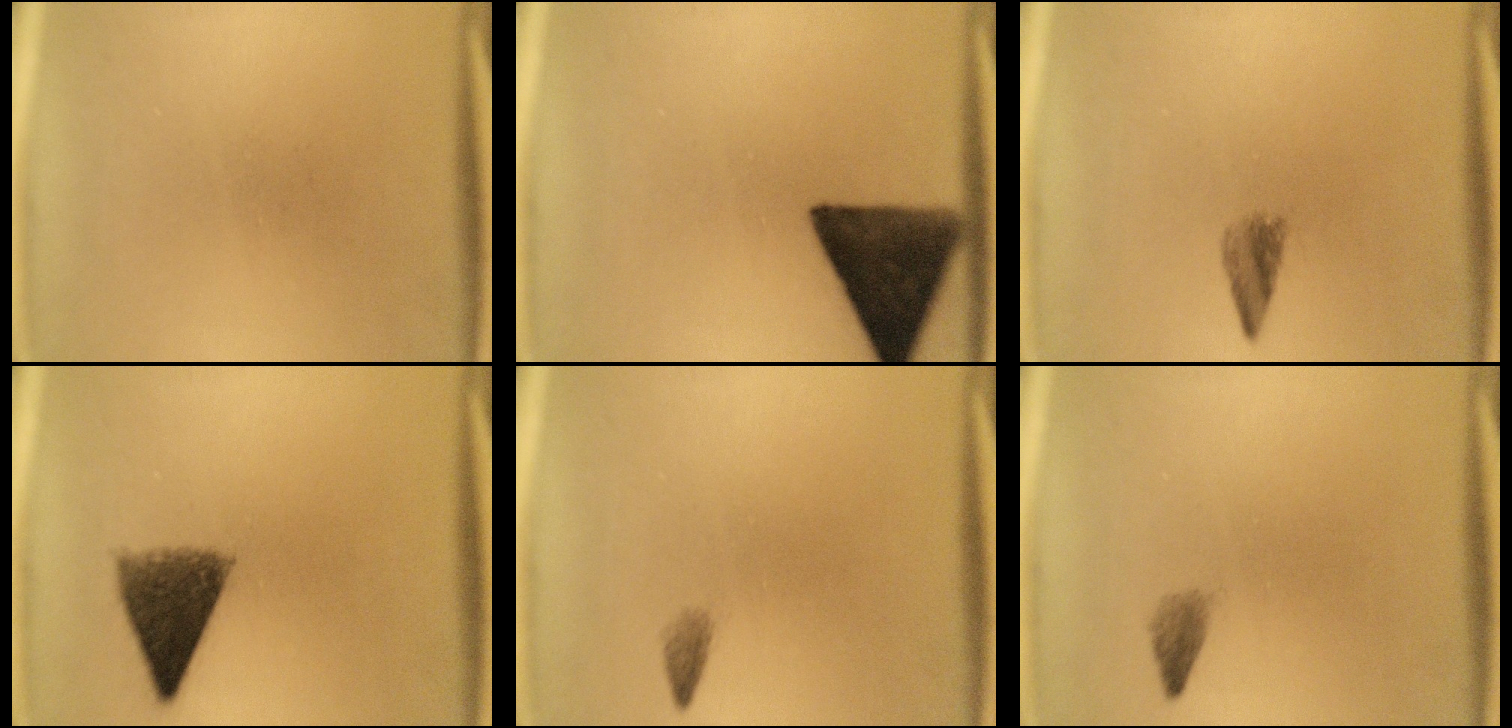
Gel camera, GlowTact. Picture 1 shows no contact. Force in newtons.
{"total": 14.2}
{"total": 2.6}
{"total": 8.4}
{"total": 1.0}
{"total": 1.4}